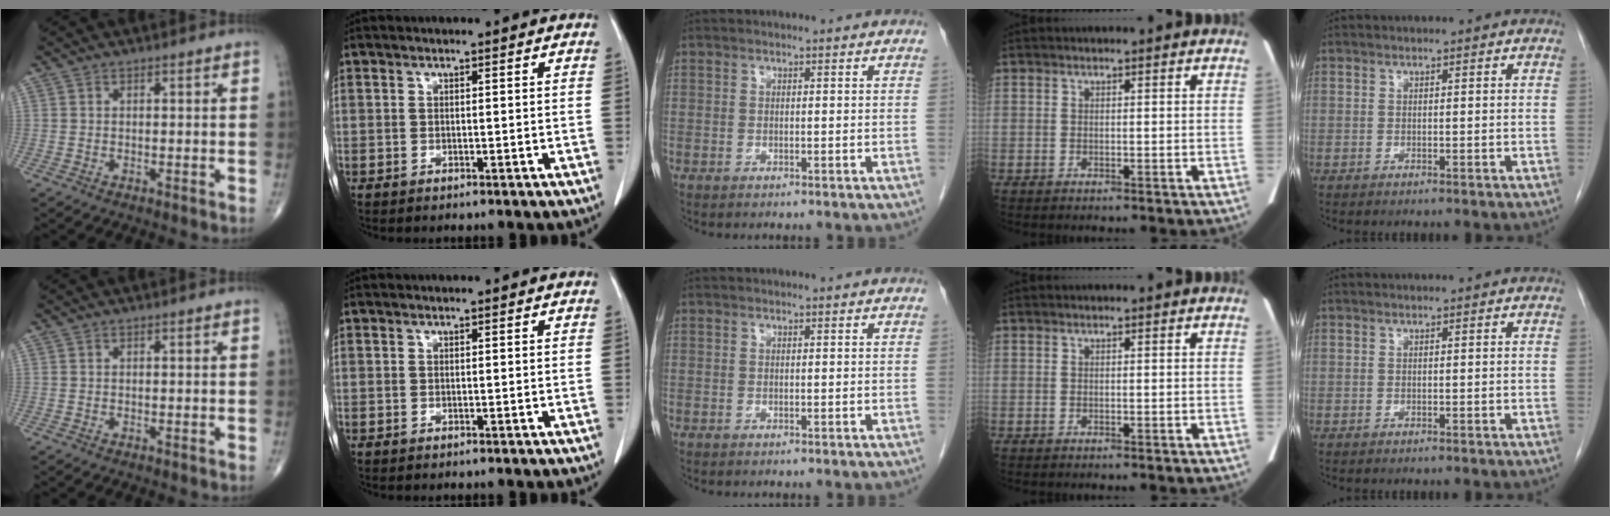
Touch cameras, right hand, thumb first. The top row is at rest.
{}